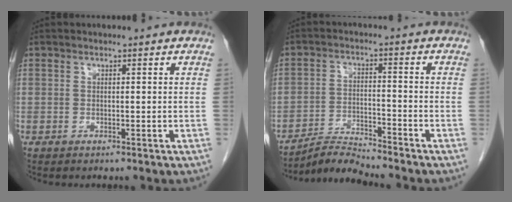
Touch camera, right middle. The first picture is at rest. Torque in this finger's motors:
{"motor_torque": [-0.15, -0.28, -0.04, 0.02]}